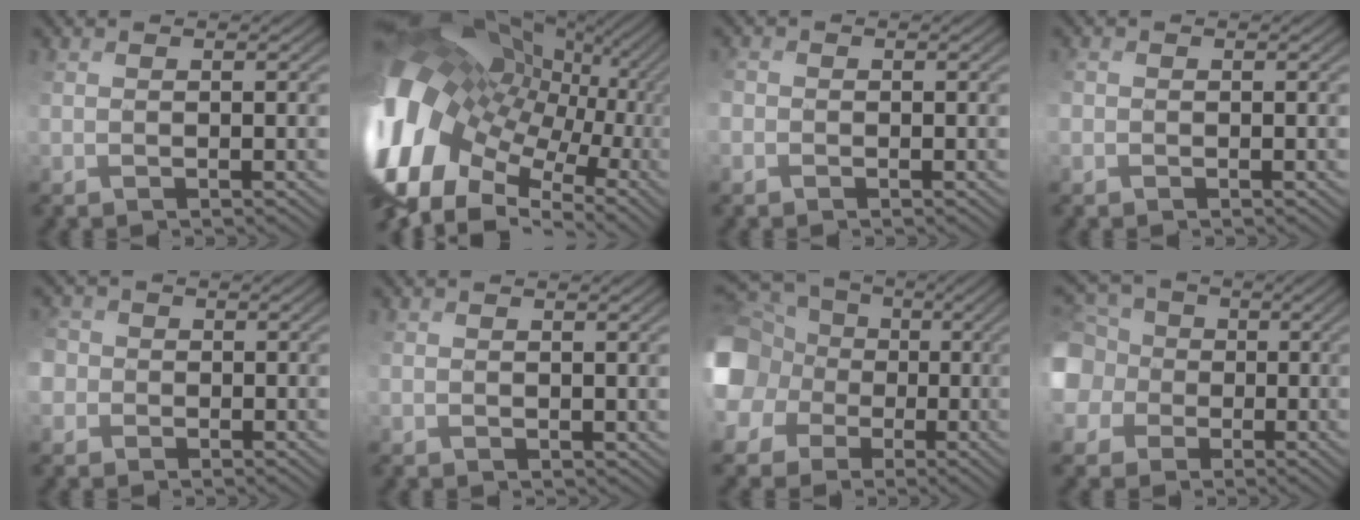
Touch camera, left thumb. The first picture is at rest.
{"total": 17.8, "force": [0.9, 12.0, 13.1], "torque": [-0.289, -0.004, 0.044]}
{"total": 1.3, "force": [-0.7, 1.1, 0.3], "torque": [-0.007, 0.001, -0.014]}
{"total": 0.8, "force": [-0.4, 0.7, 0.0], "torque": [-0.003, 0.001, -0.006]}
{"total": 3.5, "force": [-1.1, 3.3, 0.9], "torque": [-0.034, 0.007, -0.030]}
{"total": 1.4, "force": [0.7, 1.2, 0.2], "torque": [-0.013, -0.001, 0.016]}
{"total": 17.0, "force": [0.5, 15.6, 6.6], "torque": [-0.228, 0.014, -0.032]}
{"total": 9.8, "force": [0.2, 9.2, 3.6], "torque": [-0.152, -0.004, -0.014]}